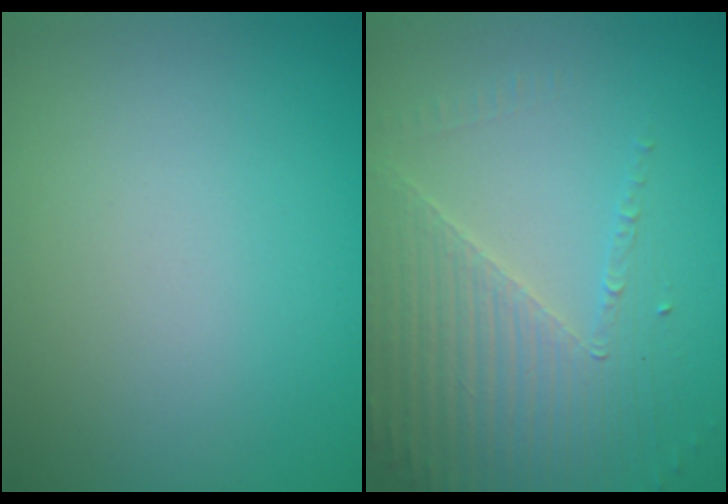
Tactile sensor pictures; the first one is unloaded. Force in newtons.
{"total": 3.6, "press": 3.3, "slide": 1.4}